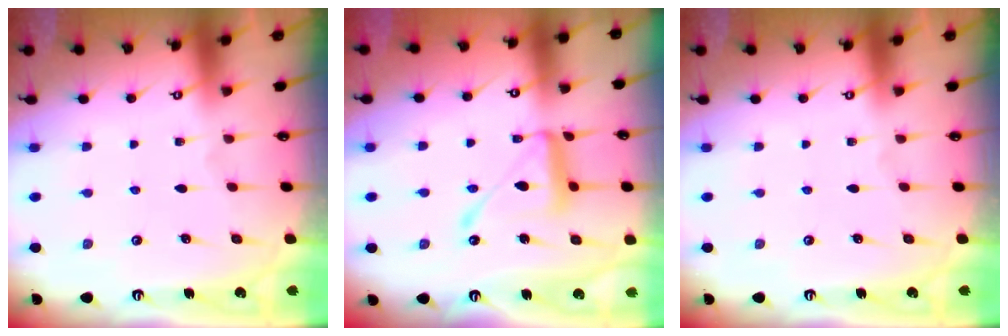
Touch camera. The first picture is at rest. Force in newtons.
{"total": 15.6, "press": 15.6, "slide": 1.3}
{"total": 0.0}